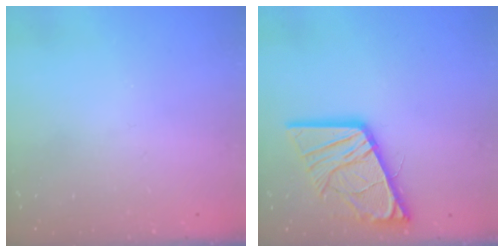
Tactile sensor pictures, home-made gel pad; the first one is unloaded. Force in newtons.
{"total": 16.2, "press": 16.2, "slide": 1.7}